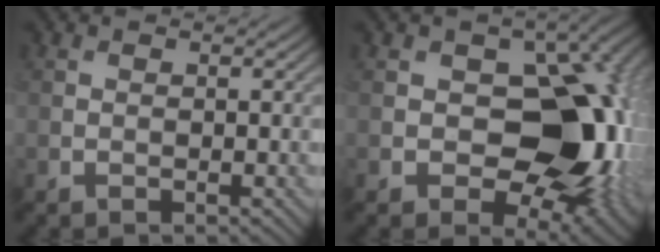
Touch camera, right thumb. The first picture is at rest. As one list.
[{"total": 12.7, "force": [-0.6, 8.7, 9.3], "torque": [-0.115, -0.008, -0.006]}]